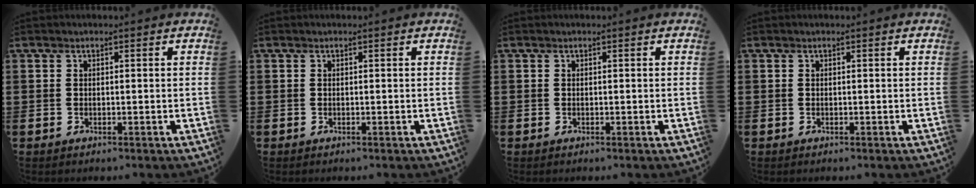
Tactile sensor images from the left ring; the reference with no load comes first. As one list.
[{"total": 0.0}, {"total": 0.0}, {"total": 0.0}]